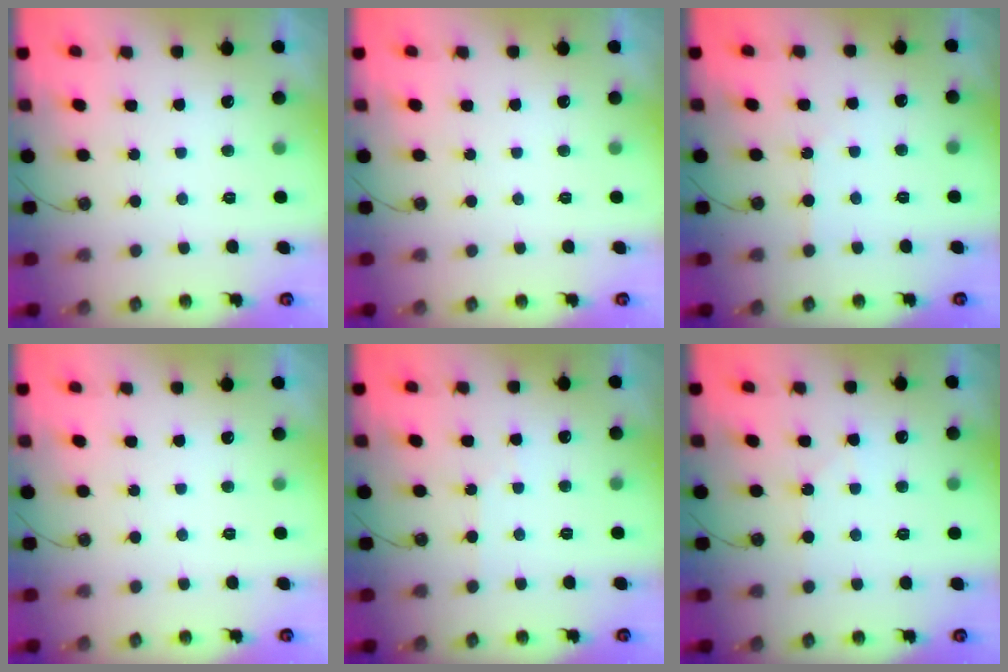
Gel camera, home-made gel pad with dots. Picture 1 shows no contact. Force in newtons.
{"total": 0.0}
{"total": 2.9, "press": 2.8, "slide": 0.5}
{"total": 0.0}
{"total": 3.2, "press": 3.2, "slide": 0.6}
{"total": 3.4, "press": 3.3, "slide": 0.6}